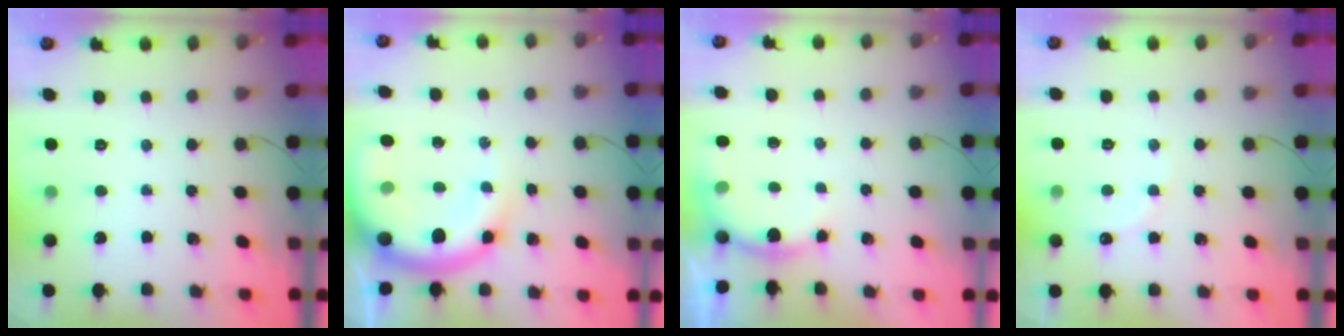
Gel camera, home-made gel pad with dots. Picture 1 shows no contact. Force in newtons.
{"total": 14.3, "press": 13.8, "slide": 3.7}
{"total": 4.9, "press": 4.9, "slide": 0.3}
{"total": 6.4, "press": 6.2, "slide": 1.3}